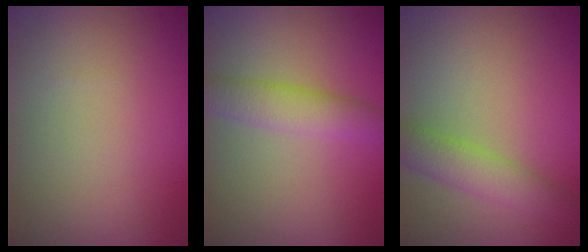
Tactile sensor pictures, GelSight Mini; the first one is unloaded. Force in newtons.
{"total": 3.5, "press": 3.5, "slide": 0.0}
{"total": 3.8, "press": 3.8, "slide": 0.2}